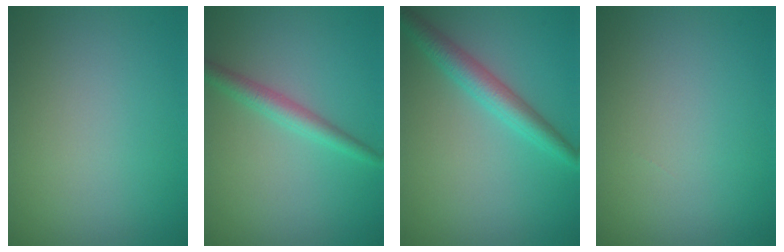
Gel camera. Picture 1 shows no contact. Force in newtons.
{"total": 2.3, "press": 2.3, "slide": 0.0}
{"total": 3.4, "press": 3.4, "slide": 0.1}
{"total": 0.0}